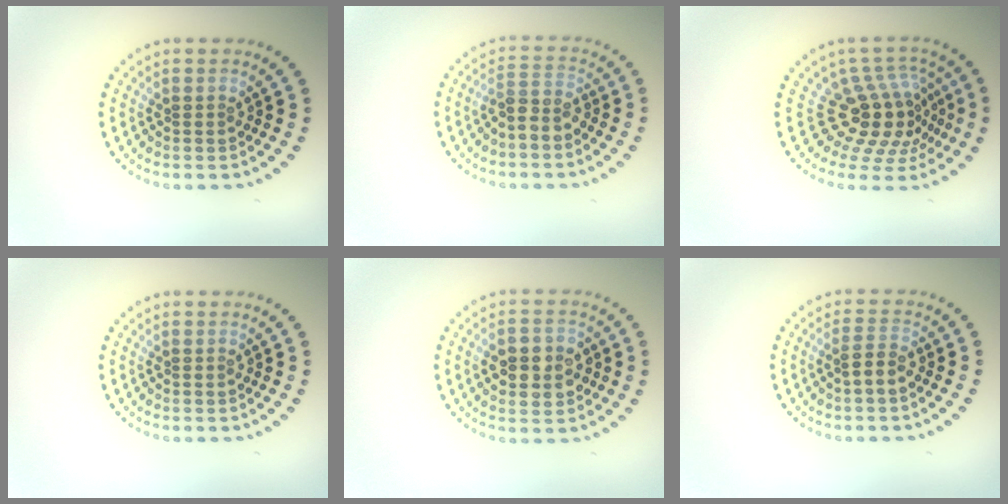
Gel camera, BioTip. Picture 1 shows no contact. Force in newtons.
{"total": 2.4, "press": 1.9, "slide": 1.5}
{"total": 5.0, "press": 3.6, "slide": 3.5}
{"total": 0.0}
{"total": 4.3, "press": 4.2, "slide": 0.5}
{"total": 1.8, "press": 1.6, "slide": 0.8}